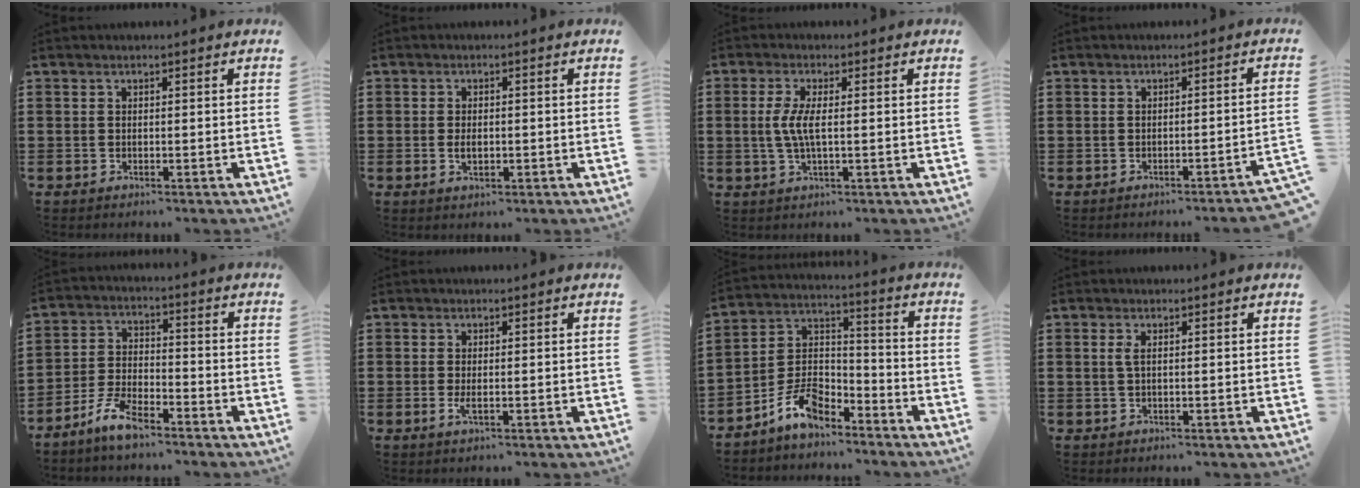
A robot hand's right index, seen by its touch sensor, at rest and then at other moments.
{"total": 2.0, "force": [-0.2, 1.1, 1.6], "torque": [-0.033, 0.003, -0.004]}
{"total": 4.4, "force": [-0.2, 1.1, 4.3], "torque": [-0.106, -0.009, -0.015]}
{"total": 1.4, "force": [-1.1, -0.3, 0.8], "torque": [-0.015, -0.001, -0.023]}
{"total": 6.7, "force": [-5.4, 2.0, 3.4], "torque": [-0.093, 0.002, -0.108]}
{"total": 1.4, "force": [-0.2, 0.4, 1.3], "torque": [-0.025, -0.003, -0.004]}
{"total": 6.8, "force": [-5.5, 2.8, 2.8], "torque": [-0.066, 0.015, -0.108]}
{"total": 1.3, "force": [0.1, 0.2, 1.2], "torque": [-0.025, 0.000, 0.001]}